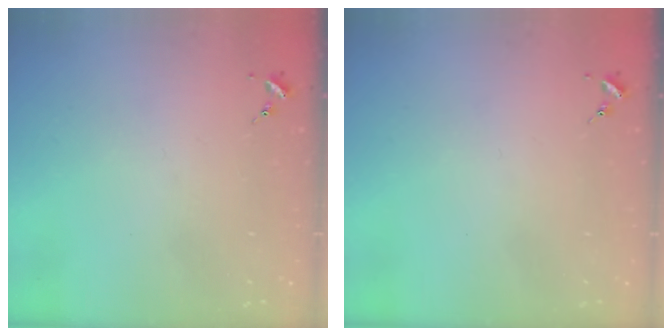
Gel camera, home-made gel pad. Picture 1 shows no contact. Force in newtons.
{"total": 0.0}